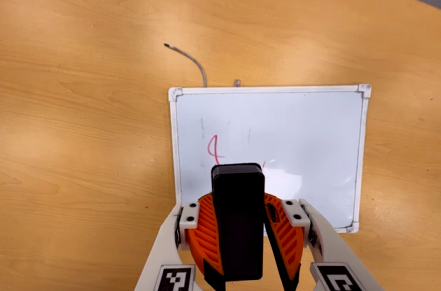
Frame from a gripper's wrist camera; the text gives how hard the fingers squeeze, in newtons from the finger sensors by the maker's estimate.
{"total": 10.1, "left": 10.4, "right": 9.7}